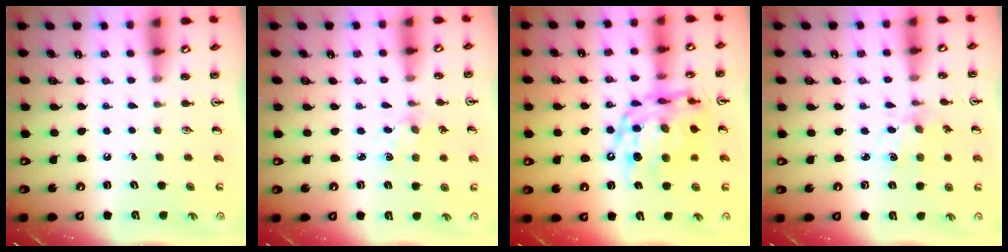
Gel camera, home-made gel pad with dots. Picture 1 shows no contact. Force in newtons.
{"total": 1.5, "press": 1.4, "slide": 0.4}
{"total": 16.6, "press": 16.5, "slide": 1.5}
{"total": 2.6, "press": 2.6, "slide": 0.4}